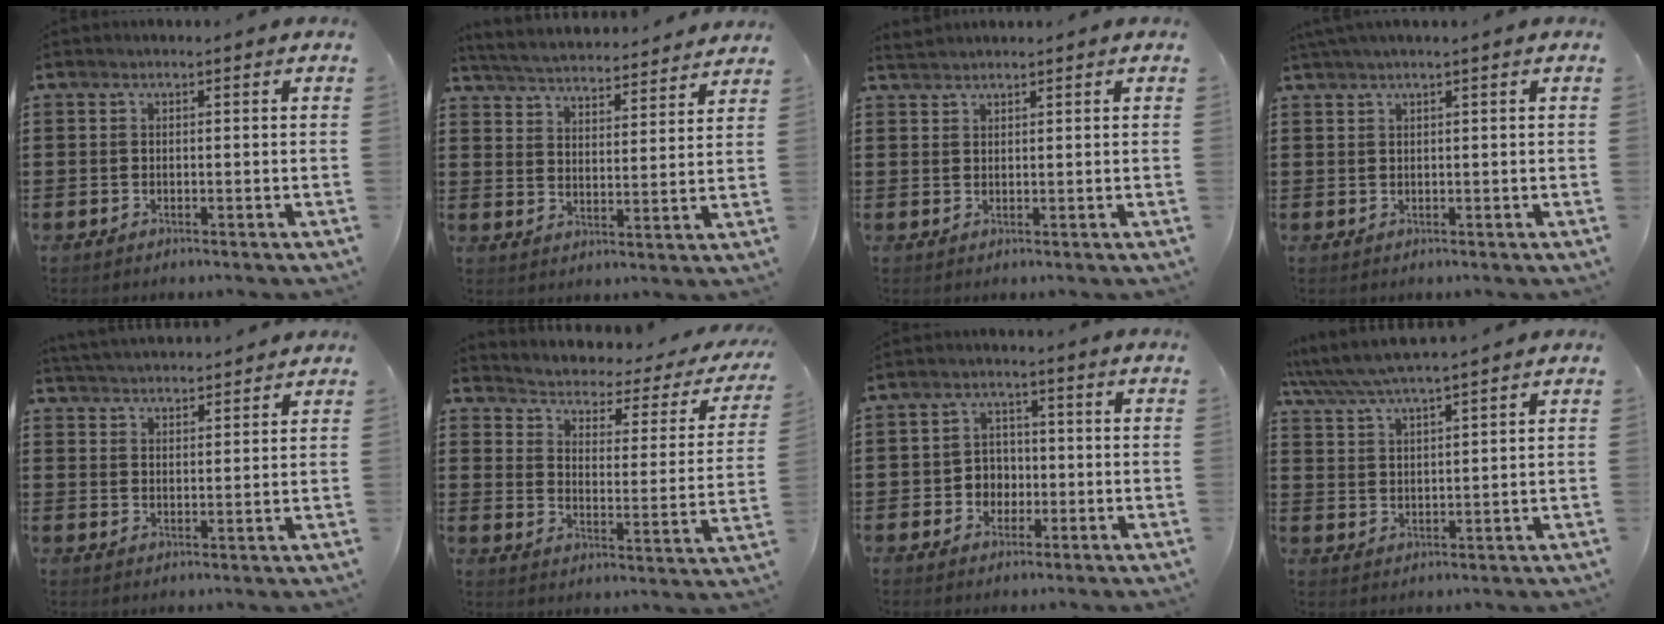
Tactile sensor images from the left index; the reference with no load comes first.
{"total": 4.3, "force": [4.2, -0.2, 0.2], "torque": [-0.028, -0.032, 0.070]}
{"total": 1.4, "force": [1.4, 0.1, 0.2], "torque": [-0.007, 0.002, 0.028]}
{"total": 1.3, "force": [0.9, -0.3, 0.9], "torque": [-0.017, -0.001, 0.017]}
{"total": 3.5, "force": [3.5, 0.0, -0.1], "torque": [-0.011, -0.014, 0.064]}
{"total": 1.7, "force": [1.2, 0.8, 0.8], "torque": [-0.030, -0.019, 0.007]}
{"total": 3.7, "force": [-0.9, 3.4, 1.3], "torque": [-0.036, 0.007, -0.022]}
{"total": 4.9, "force": [4.6, 0.1, 1.9], "torque": [-0.052, -0.019, 0.079]}